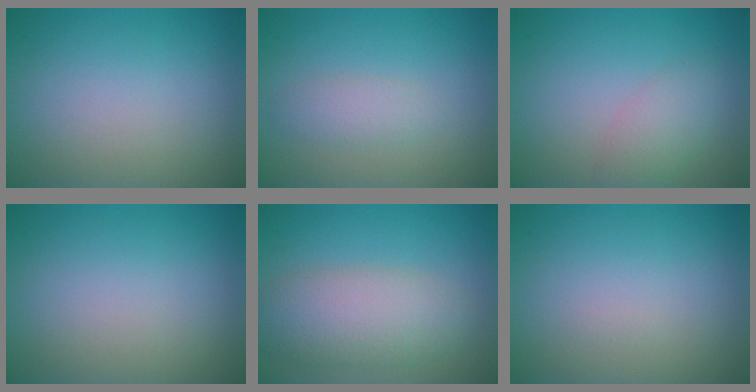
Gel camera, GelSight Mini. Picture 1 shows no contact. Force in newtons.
{"total": 1.6, "press": 1.6, "slide": 0.0}
{"total": 2.4, "press": 2.4, "slide": 0.1}
{"total": 0.0}
{"total": 5.7, "press": 5.7, "slide": 0.3}
{"total": 0.0}